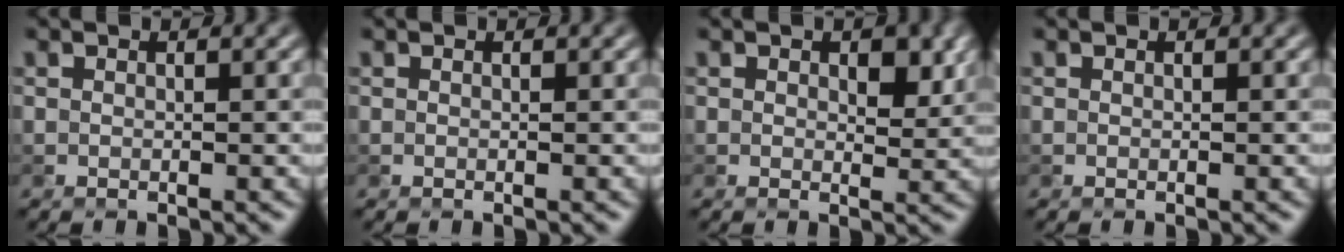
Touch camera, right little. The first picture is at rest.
{"total": 0.0}
{"total": 2.0, "force": [0.7, 1.2, 1.5], "torque": [-0.016, -0.007, 0.011]}
{"total": 0.0}